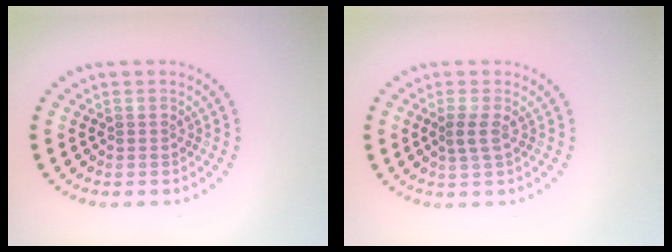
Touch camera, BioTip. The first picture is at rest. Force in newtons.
{"total": 1.4, "press": 1.2, "slide": 0.8}